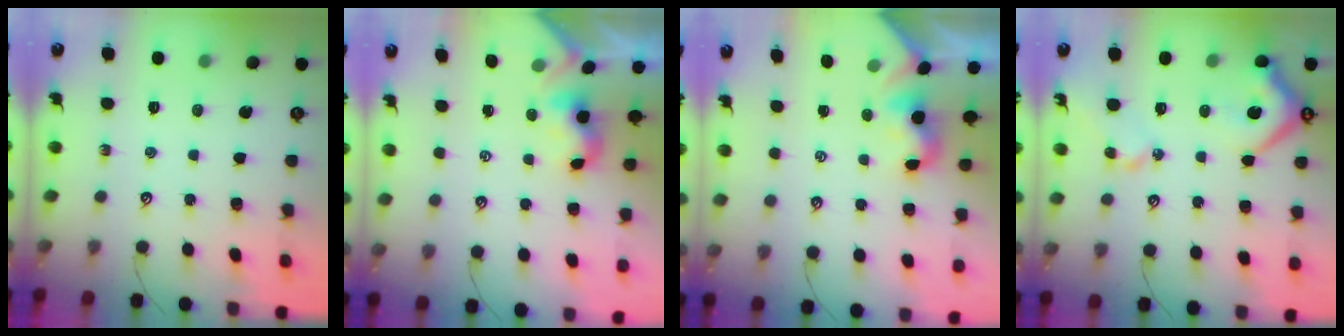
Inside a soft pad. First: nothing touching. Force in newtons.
{"total": 0.6, "press": 0.3, "slide": 0.5}
{"total": 2.0, "press": 2.0, "slide": 0.5}
{"total": 13.1, "press": 13.0, "slide": 1.8}